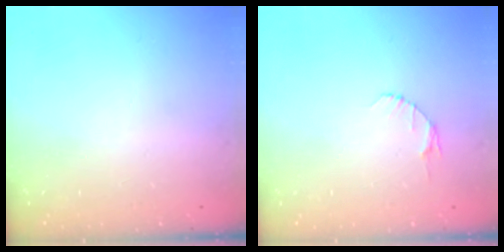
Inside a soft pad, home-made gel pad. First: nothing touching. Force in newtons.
{"total": 4.0, "press": 4.0, "slide": 0.6}